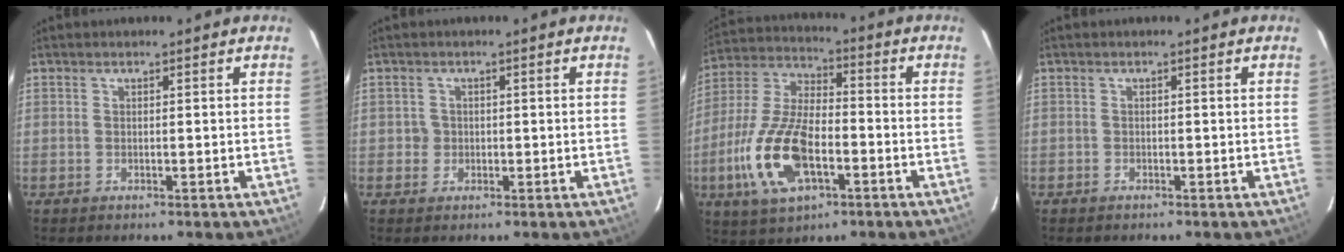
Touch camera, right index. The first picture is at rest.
{"total": 1.8, "force": [-0.3, 1.8, -0.1], "torque": [0.003, 0.006, -0.004]}
{"total": 17.0, "force": [-5.8, 7.8, 13.9], "torque": [-0.309, -0.006, -0.107]}
{"total": 0.8, "force": [-0.6, 0.5, 0.0], "torque": [-0.001, 0.003, -0.011]}